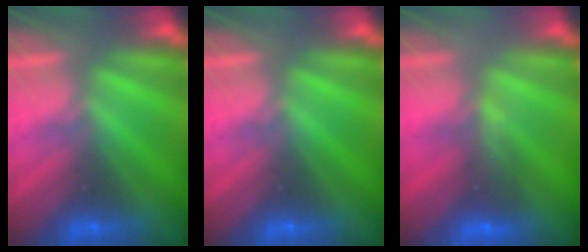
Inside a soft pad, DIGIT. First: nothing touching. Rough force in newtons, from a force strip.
{"total": 0.0}
{"total": 5.3}